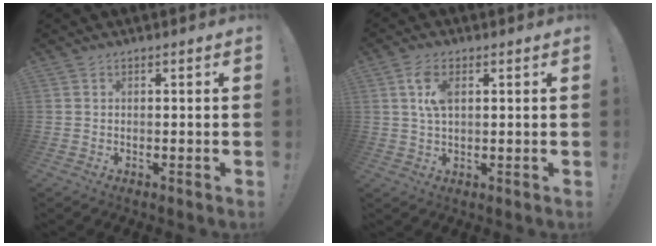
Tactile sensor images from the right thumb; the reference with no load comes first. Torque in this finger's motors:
{"motor_torque": [1.14, 1.07, 0.67, 0.11, 0.28]}